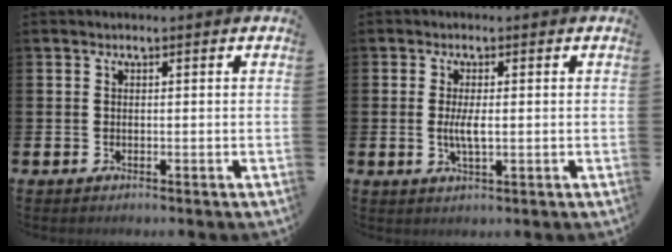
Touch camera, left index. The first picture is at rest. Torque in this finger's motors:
{"motor_torque": [0.75, 0.08, 0.23, 0.15]}